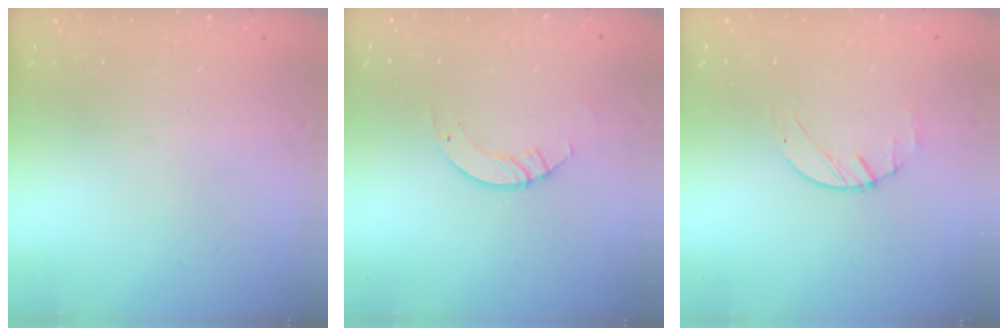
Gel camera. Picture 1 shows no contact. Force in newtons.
{"total": 3.5, "press": 3.5, "slide": 0.3}
{"total": 1.2, "press": 1.2, "slide": 0.2}